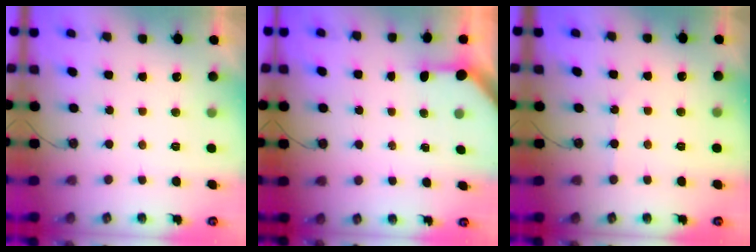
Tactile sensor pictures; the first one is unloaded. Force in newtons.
{"total": 3.0, "press": 3.0, "slide": 0.3}
{"total": 1.3, "press": 1.2, "slide": 0.3}